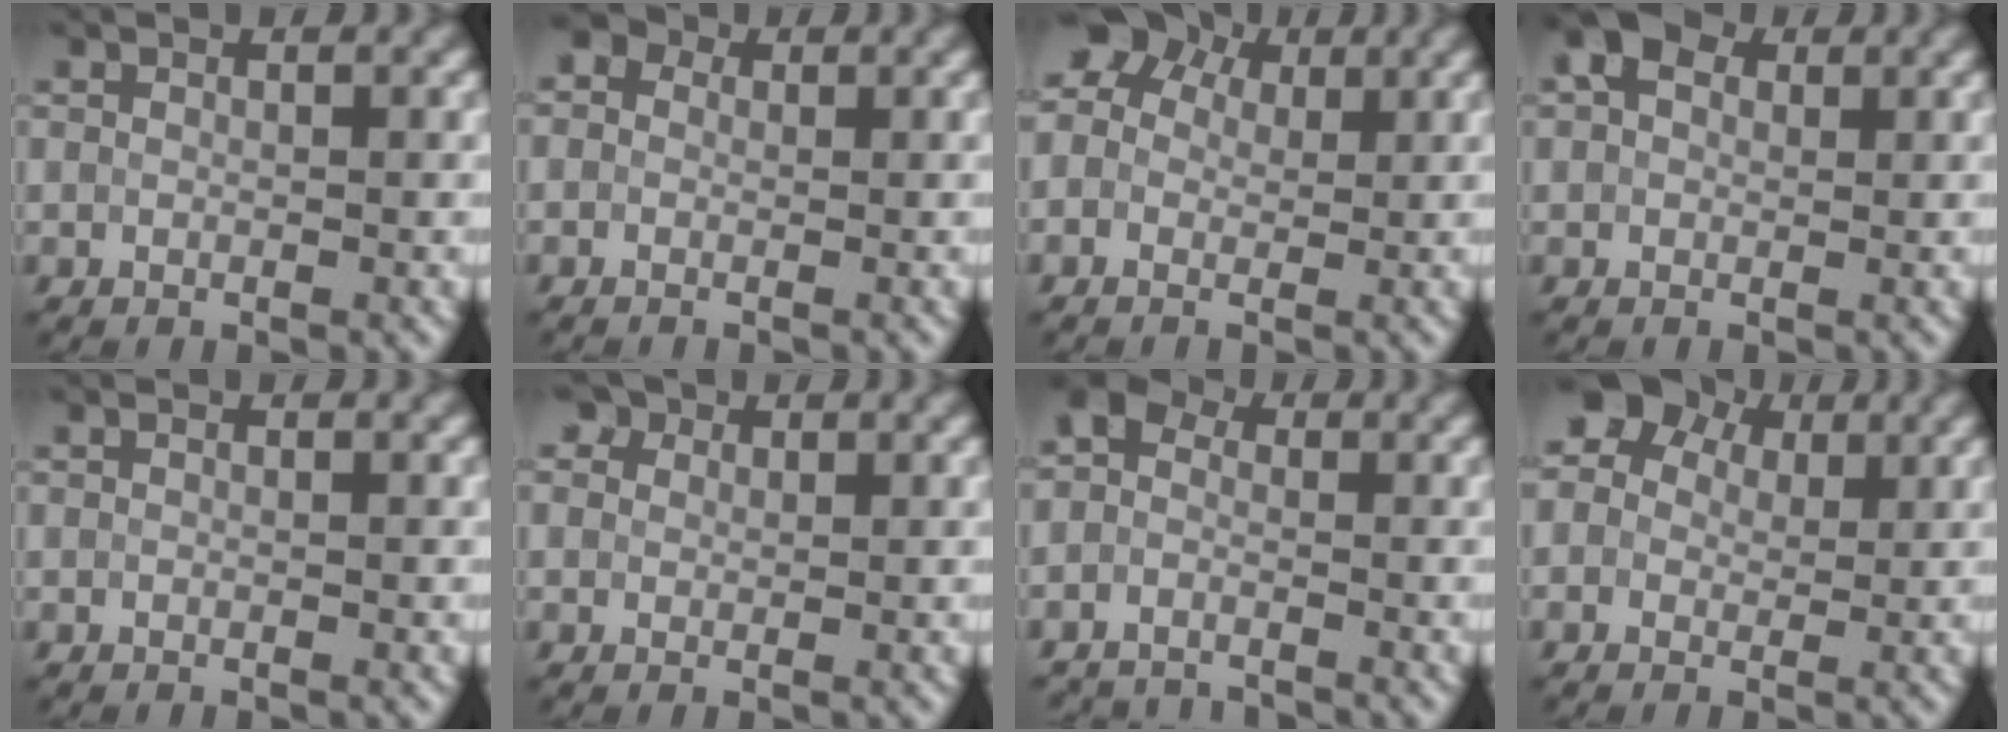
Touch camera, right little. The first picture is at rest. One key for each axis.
{"total": 2.8, "fx": 0.5, "fy": 2.4, "fz": 1.3, "tx": -0.012, "ty": 0.016, "tz": -0.032}
{"total": 7.5, "fx": 2.3, "fy": 6.1, "fz": 3.8, "tx": -0.073, "ty": 0.034, "tz": -0.002}
{"total": 2.9, "fx": 1.1, "fy": 2.2, "fz": 1.6, "tx": -0.034, "ty": 0.013, "tz": 0.007}
{"total": 0.0}
{"total": 3.3, "fx": 1.9, "fy": 2.2, "fz": 1.4, "tx": -0.022, "ty": 0.026, "tz": 0.000}
{"total": 4.0, "fx": -2.8, "fy": 2.5, "fz": 1.3, "tx": -0.009, "ty": 0.006, "tz": -0.054}
{"total": 6.8, "fx": 2.6, "fy": 5.2, "fz": 3.4, "tx": -0.062, "ty": 0.039, "tz": 0.009}